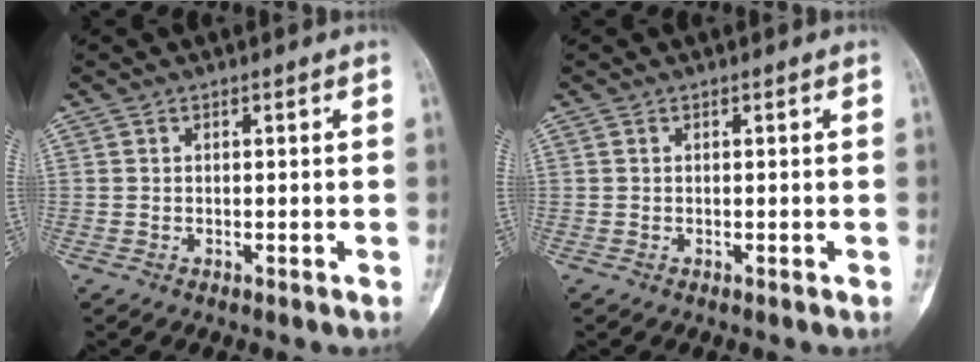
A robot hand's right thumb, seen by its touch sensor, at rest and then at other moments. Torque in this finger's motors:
{"motor_torque": [-0.15, 0.15, 0.04, 0.16, 0.03]}